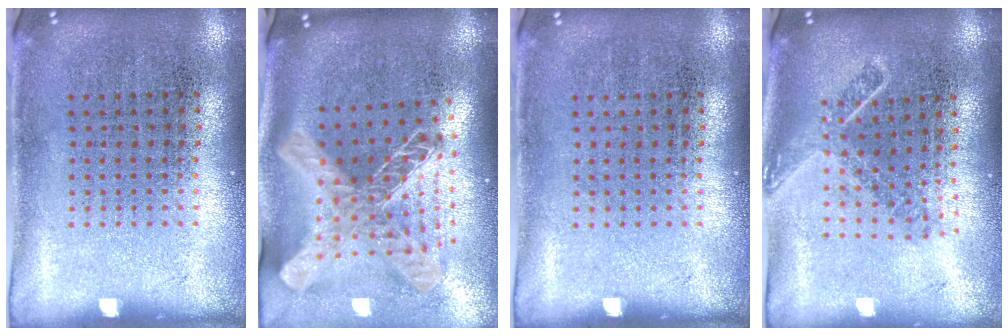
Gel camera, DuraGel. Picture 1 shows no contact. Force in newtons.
{"total": 2.7, "press": 1.9, "slide": 1.9}
{"total": 0.0}
{"total": 1.8, "press": 1.3, "slide": 1.3}